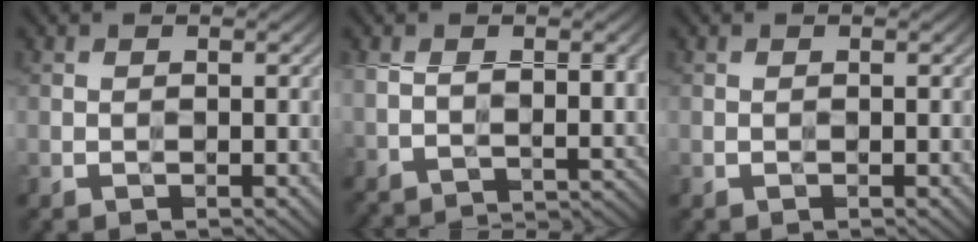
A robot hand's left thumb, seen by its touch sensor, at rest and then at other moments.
{"total": 11.6, "force": [2.9, 6.9, 8.9], "torque": [-0.177, -0.031, 0.061]}
{"total": 0.0}